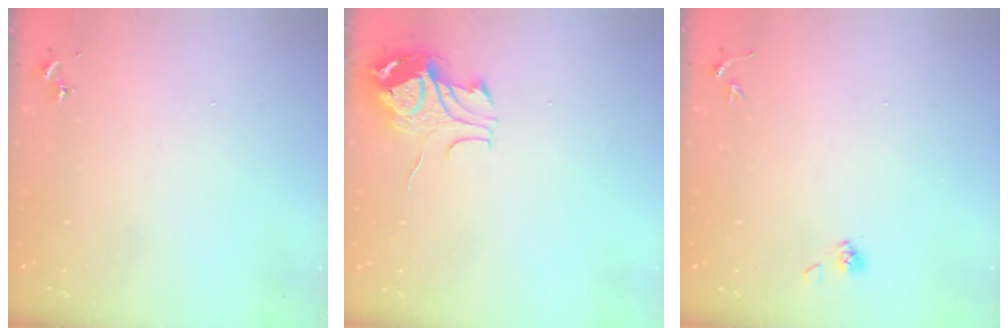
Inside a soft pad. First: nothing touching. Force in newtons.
{"total": 9.8, "press": 9.8, "slide": 1.2}
{"total": 3.8, "press": 3.4, "slide": 1.7}